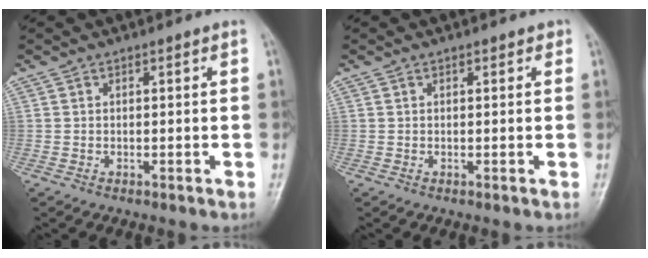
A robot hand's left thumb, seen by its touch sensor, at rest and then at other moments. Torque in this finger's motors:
{"motor_torque": [0.06, 0.02, -0.13, -0.01, -0.03]}